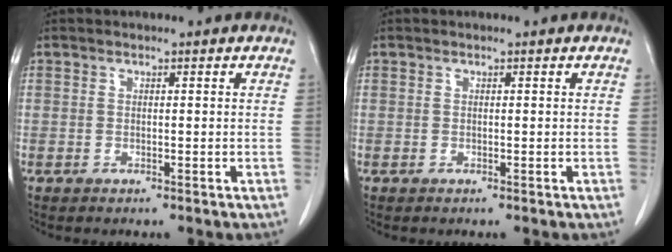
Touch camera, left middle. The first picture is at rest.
{"total": 0.0}